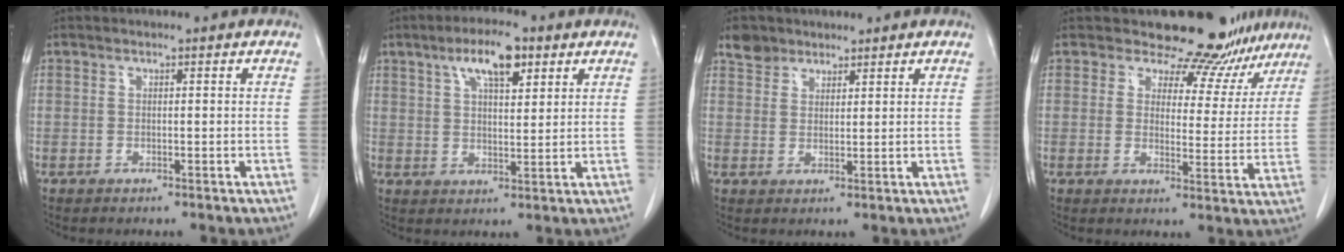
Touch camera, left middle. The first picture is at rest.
{"total": 7.7, "force": [4.3, 2.3, 6.0], "torque": [-0.108, 0.011, 0.072]}
{"total": 3.6, "force": [2.8, 2.2, 0.3], "torque": [-0.006, 0.012, 0.049]}
{"total": 12.4, "force": [11.4, 4.3, 2.3], "torque": [-0.003, -0.028, 0.121]}